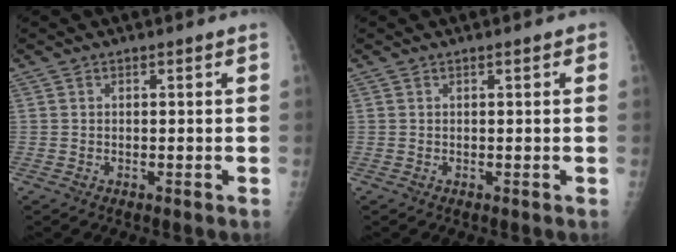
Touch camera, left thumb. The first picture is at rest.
{"total": 0.9, "force": [0.5, 0.3, 0.7], "torque": [-0.008, 0.001, 0.003]}